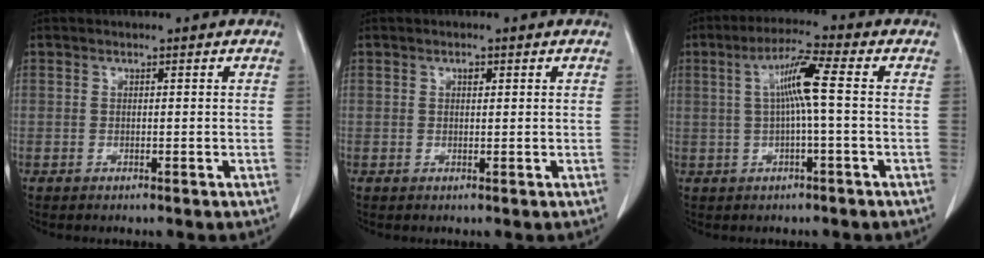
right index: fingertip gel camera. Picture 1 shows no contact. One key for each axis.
{"total": 0.9, "fx": 0.4, "fy": 0.5, "fz": 0.7, "tx": -0.012, "ty": -0.001, "tz": 0.006}
{"total": 6.6, "fx": 0.6, "fy": -0.1, "fz": 6.5, "tx": -0.124, "ty": 0.014, "tz": 0.010}